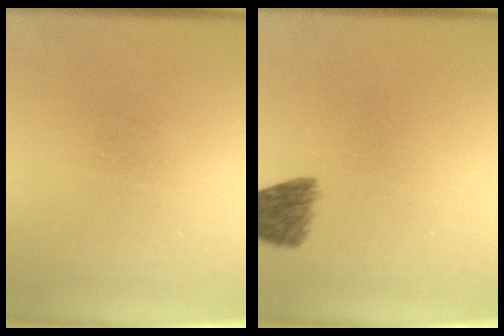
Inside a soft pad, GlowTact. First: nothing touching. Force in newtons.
{"total": 4.6}